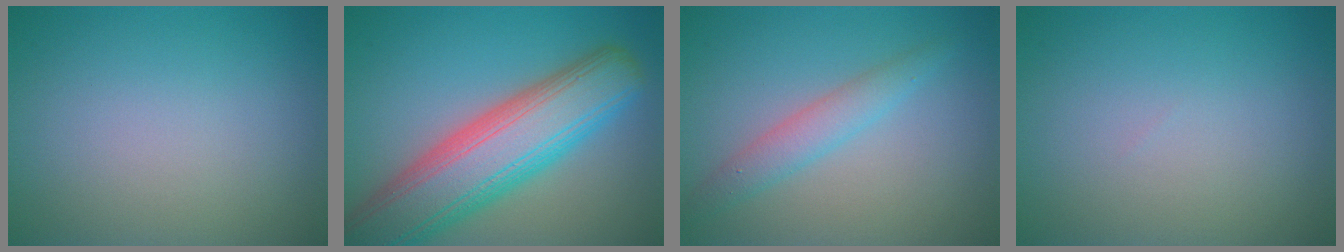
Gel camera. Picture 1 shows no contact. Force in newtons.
{"total": 10.5, "press": 10.5, "slide": 0.6}
{"total": 2.5, "press": 2.5, "slide": 0.0}
{"total": 0.0}